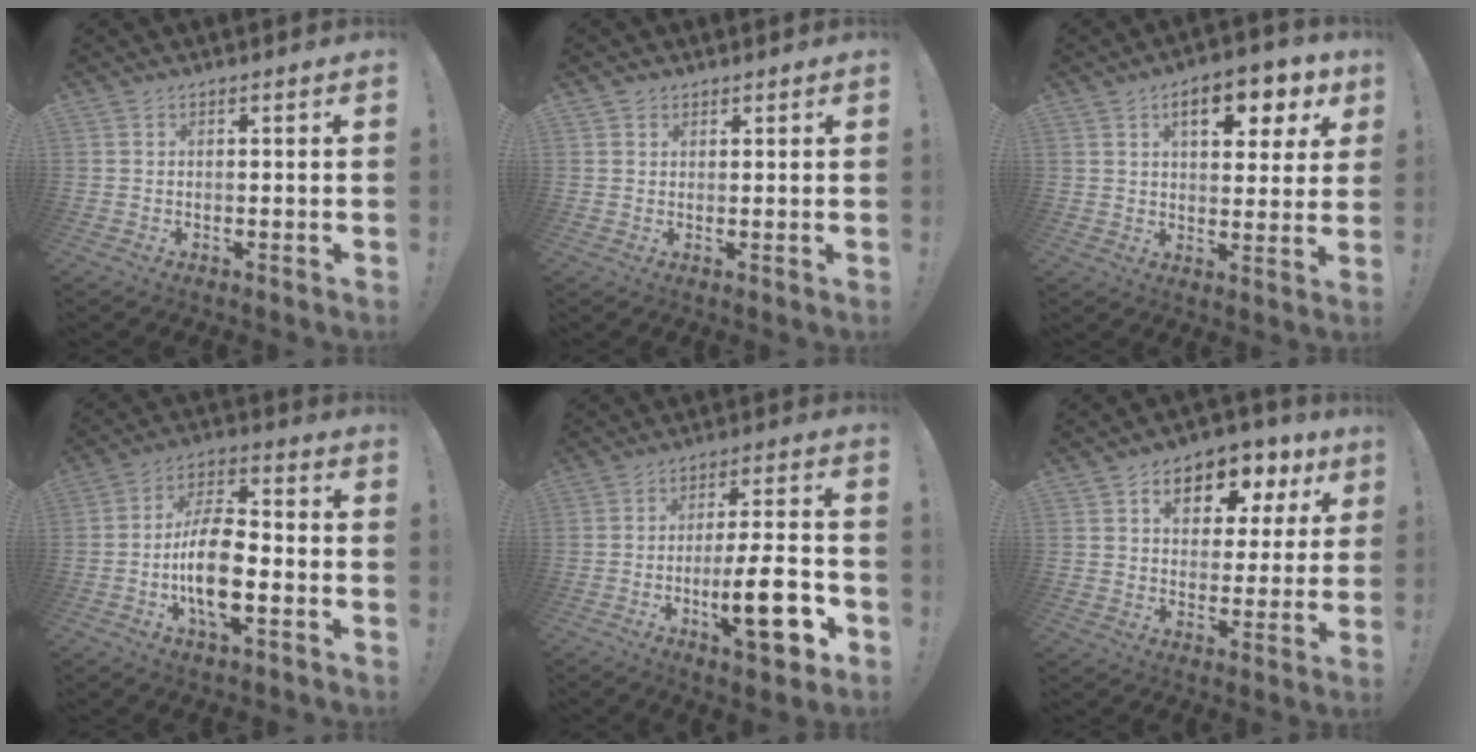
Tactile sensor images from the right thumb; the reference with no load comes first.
{"total": 1.5, "force": [1.0, 1.0, 0.3], "torque": [0.005, -0.005, 0.017]}
{"total": 11.2, "force": [5.0, 5.0, 8.6], "torque": [-0.112, -0.019, 0.079]}
{"total": 14.8, "force": [-3.9, 6.9, 12.5], "torque": [-0.245, 0.014, -0.069]}
{"total": 16.9, "force": [-5.5, 4.2, 15.4], "torque": [-0.223, 0.011, -0.084]}
{"total": 10.1, "force": [4.9, 6.7, 5.8], "torque": [-0.073, -0.028, 0.086]}